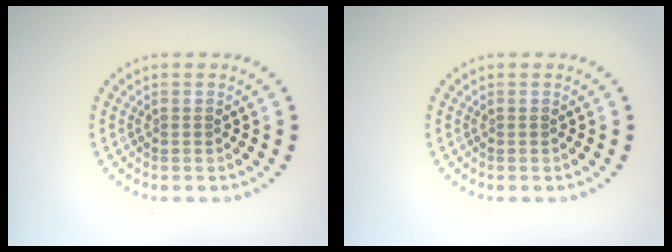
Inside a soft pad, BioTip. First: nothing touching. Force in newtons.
{"total": 0.0}